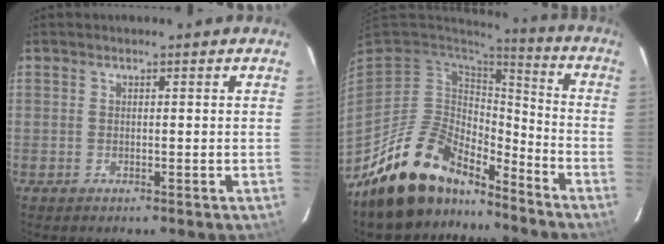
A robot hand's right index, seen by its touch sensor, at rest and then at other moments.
{"total": 17.5, "force": [-14.0, 7.7, 7.1], "torque": [-0.157, 0.012, -0.238]}